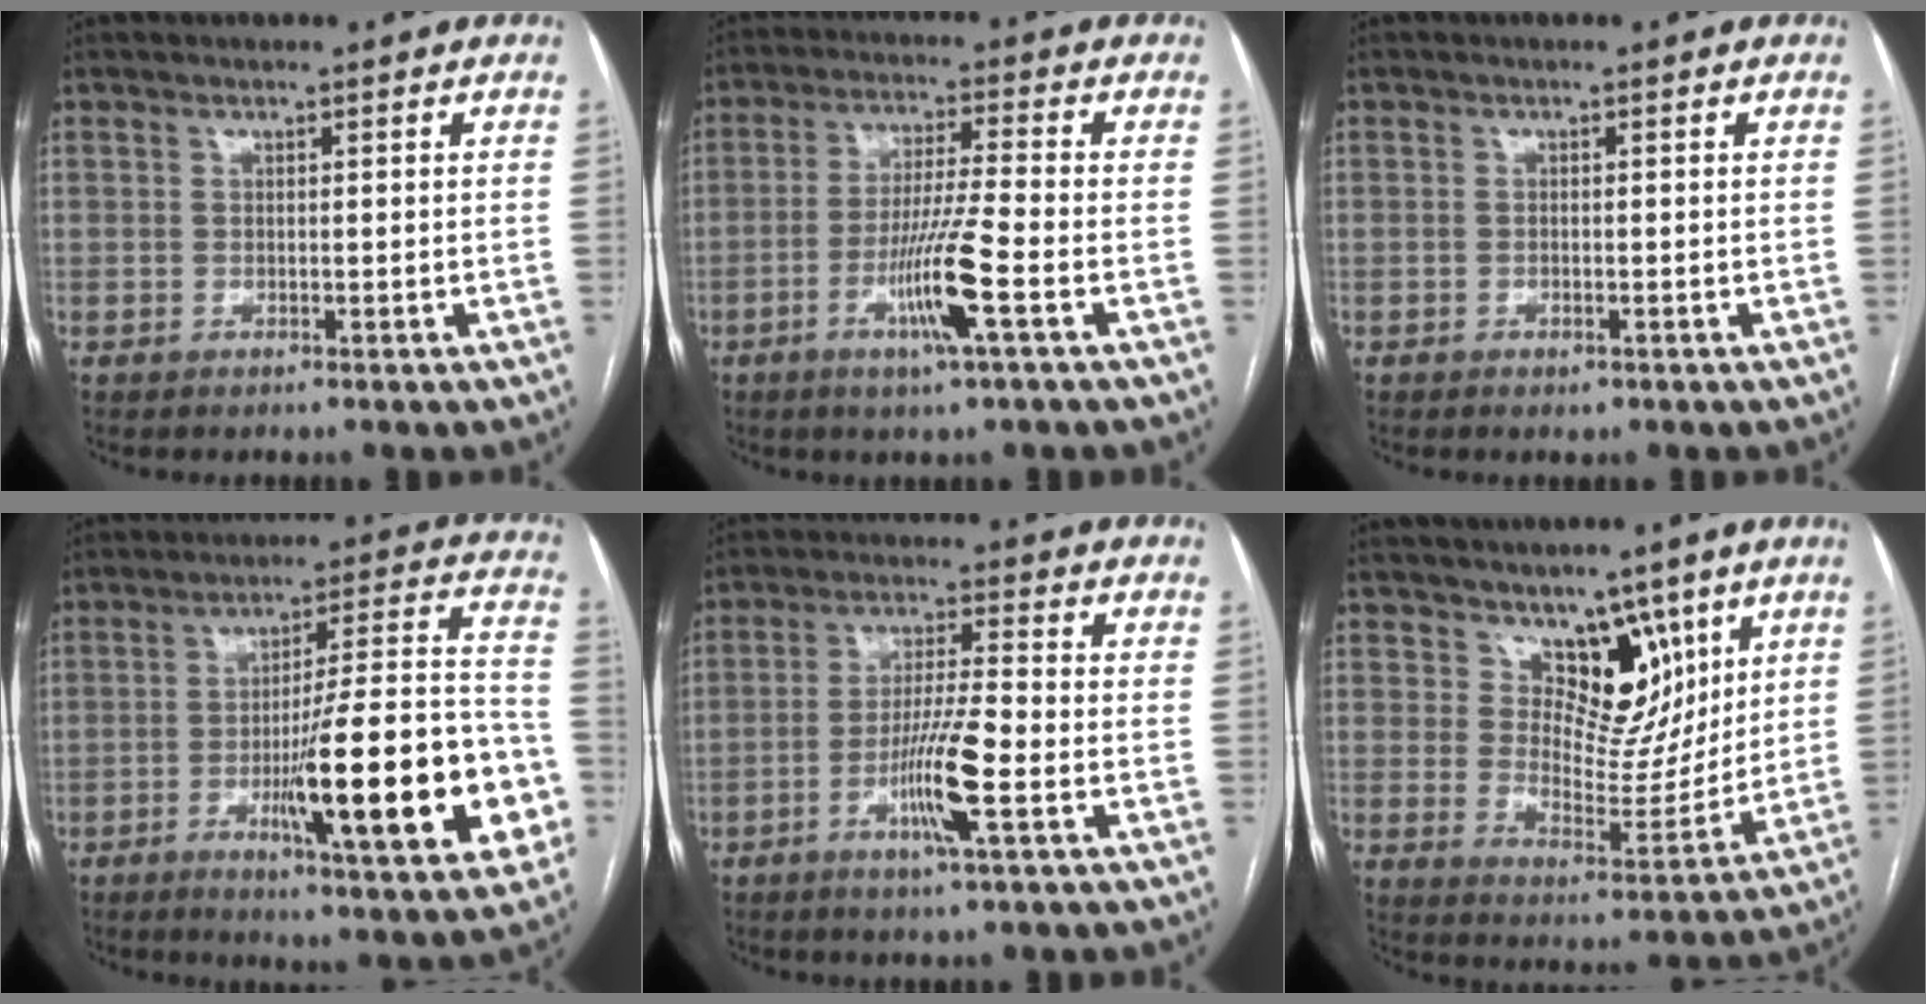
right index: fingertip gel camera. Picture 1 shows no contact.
{"total": 9.2, "force": [-3.5, -0.7, 8.5], "torque": [-0.162, -0.011, -0.068]}
{"total": 0.9, "force": [-0.6, 0.4, 0.6], "torque": [-0.011, -0.001, -0.004]}
{"total": 22.3, "force": [-6.7, 2.8, 21.1], "torque": [-0.267, 0.006, -0.093]}
{"total": 8.8, "force": [-3.2, -0.1, 8.2], "torque": [-0.155, -0.007, -0.061]}
{"total": 8.9, "force": [5.5, 5.2, 4.7], "torque": [-0.061, -0.006, 0.098]}